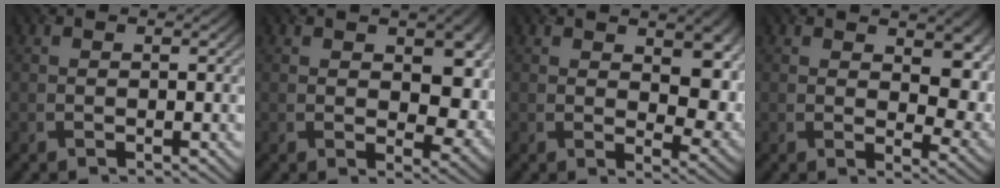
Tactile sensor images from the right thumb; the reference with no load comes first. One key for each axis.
{"total": 6.8, "fx": 0.7, "fy": 4.2, "fz": 5.3, "tx": -0.078, "ty": -0.009, "tz": 0.016}
{"total": 7.8, "fx": 2.0, "fy": 4.1, "fz": 6.3, "tx": -0.091, "ty": -0.007, "tz": 0.036}
{"total": 7.5, "fx": 2.2, "fy": 3.9, "fz": 5.9, "tx": -0.086, "ty": -0.008, "tz": 0.039}